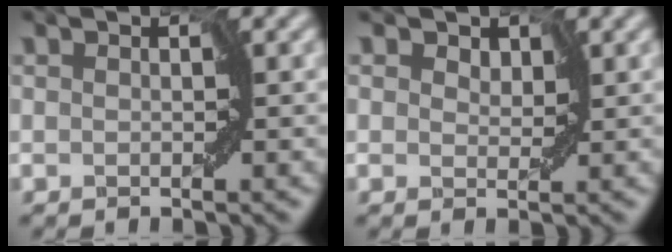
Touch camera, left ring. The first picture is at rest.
{"total": 2.0, "force": [1.2, 1.4, 0.7], "torque": [-0.006, 0.005, 0.009]}